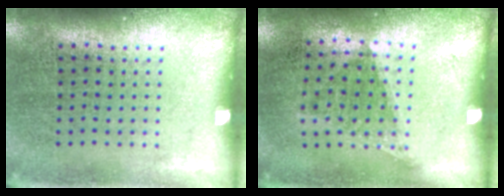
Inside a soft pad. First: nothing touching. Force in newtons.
{"total": 1.1, "press": 0.8, "slide": 0.8}